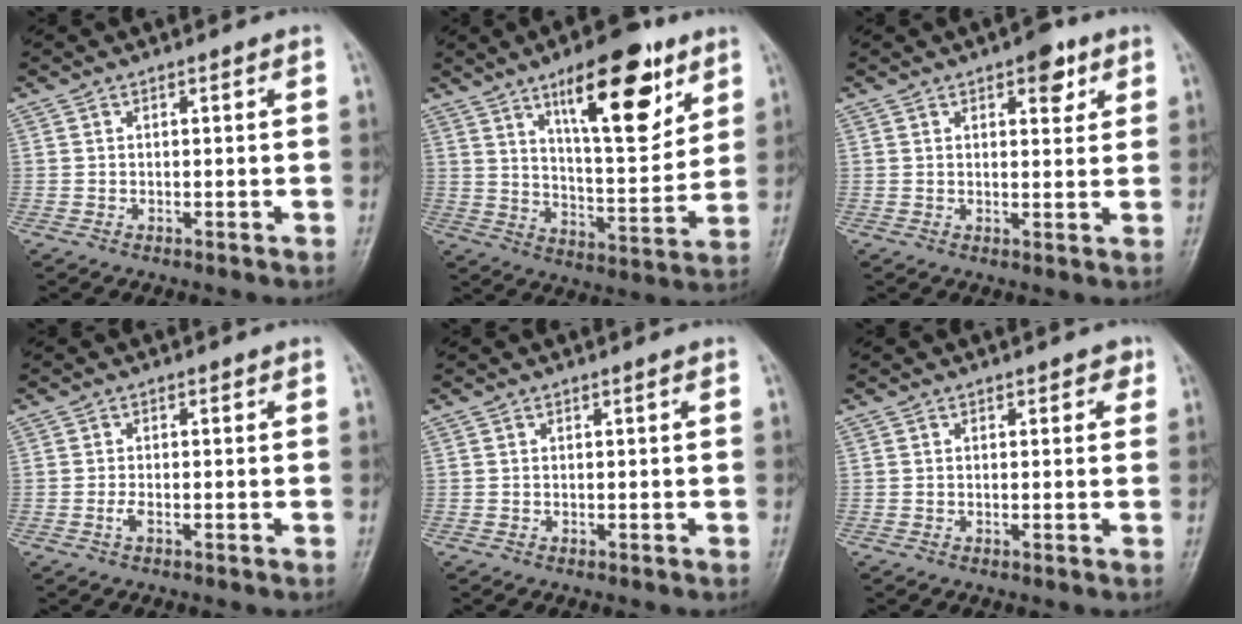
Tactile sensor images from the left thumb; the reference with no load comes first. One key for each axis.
{"total": 18.6, "fx": 10.1, "fy": 6.5, "fz": 14.2, "tx": -0.176, "ty": -0.052, "tz": 0.161}
{"total": 5.3, "fx": 2.9, "fy": 2.7, "fz": 3.6, "tx": -0.025, "ty": -0.010, "tz": 0.032}
{"total": 1.5, "fx": -0.4, "fy": 0.6, "fz": 1.3, "tx": -0.023, "ty": 0.000, "tz": -0.011}
{"total": 0.0}
{"total": 1.7, "fx": 0.9, "fy": 1.2, "fz": 0.9, "tx": 0.009, "ty": 0.000, "tz": 0.005}